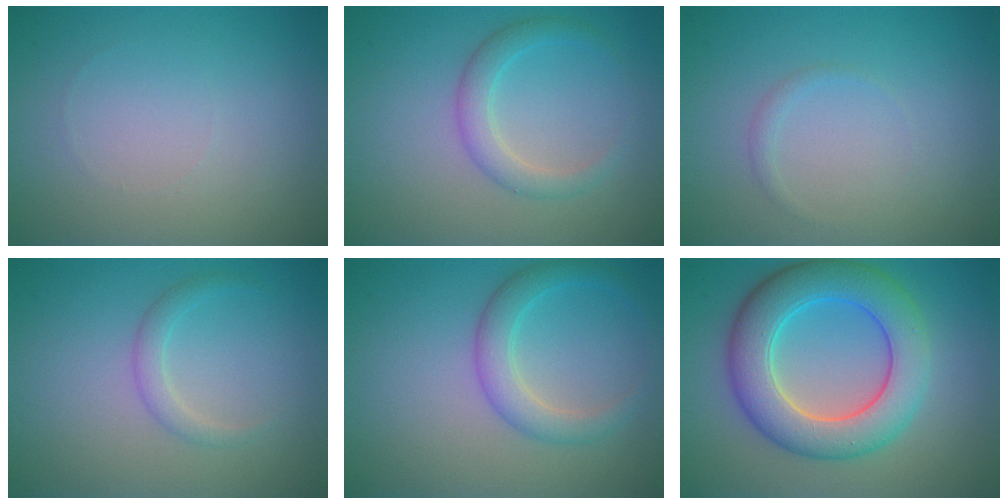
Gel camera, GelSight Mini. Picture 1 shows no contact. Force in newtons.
{"total": 2.5, "press": 2.5, "slide": 0.1}
{"total": 0.7, "press": 0.7, "slide": 0.0}
{"total": 1.5, "press": 1.5, "slide": 0.0}
{"total": 3.0, "press": 3.0, "slide": 0.2}
{"total": 8.2, "press": 8.2, "slide": 0.4}